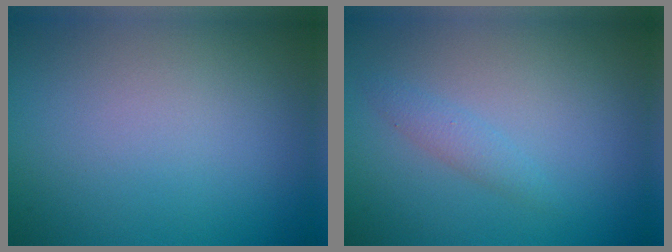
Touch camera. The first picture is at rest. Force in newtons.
{"total": 1.3, "press": 1.3, "slide": 0.0}